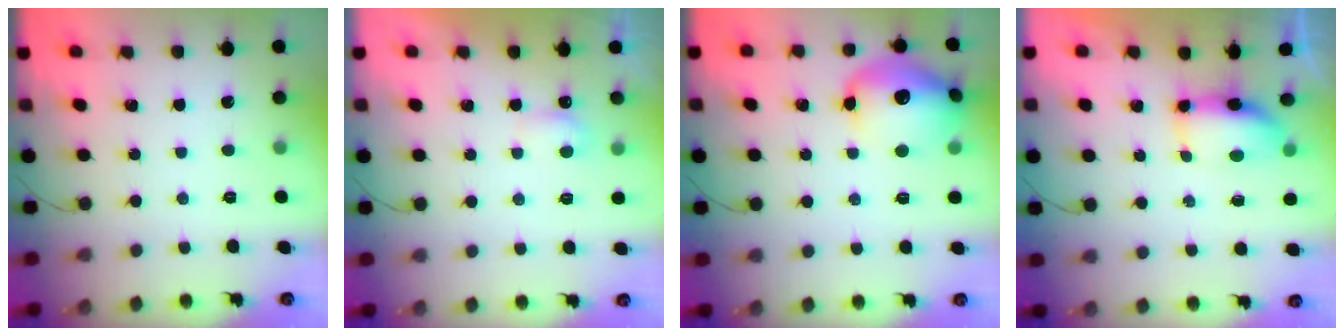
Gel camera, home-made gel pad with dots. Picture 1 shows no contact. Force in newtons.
{"total": 3.7, "press": 3.5, "slide": 1.3}
{"total": 16.1, "press": 16.0, "slide": 1.7}
{"total": 6.6, "press": 6.6, "slide": 0.4}